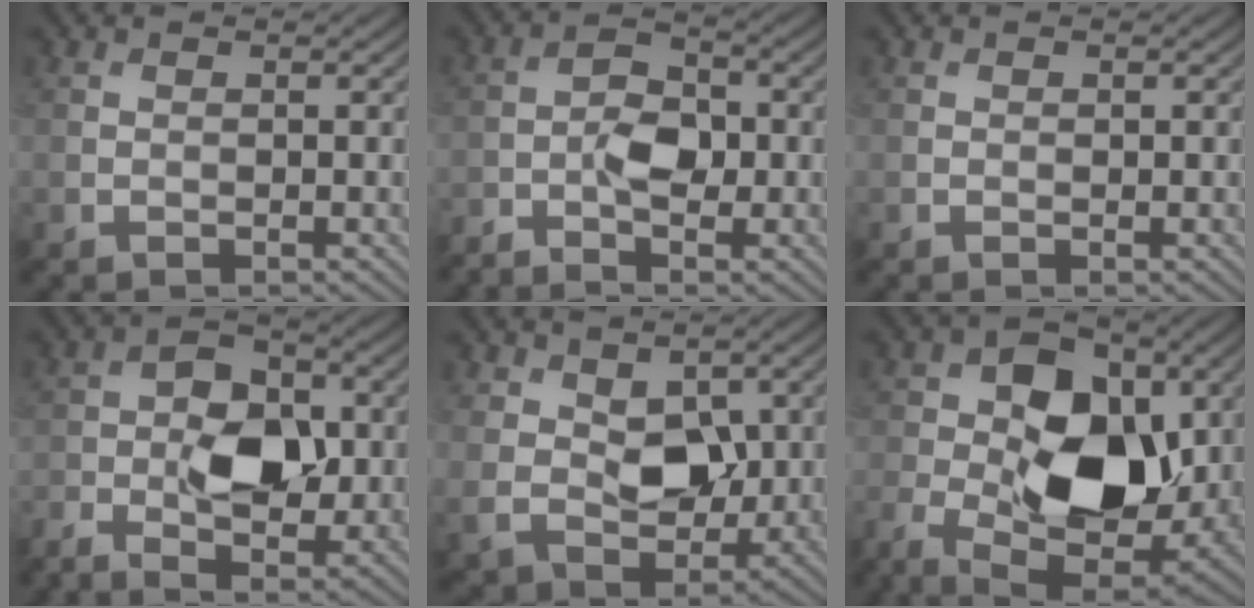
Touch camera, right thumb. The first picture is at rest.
{"total": 4.7, "force": [-2.3, 2.2, 3.5], "torque": [-0.064, 0.011, -0.049]}
{"total": 0.0}
{"total": 8.5, "force": [-2.1, 4.8, 6.7], "torque": [-0.121, 0.004, -0.043]}
{"total": 7.4, "force": [1.4, 5.3, 5.0], "torque": [-0.103, -0.015, 0.023]}
{"total": 15.2, "force": [-1.8, 9.5, 11.8], "torque": [-0.204, -0.005, -0.035]}